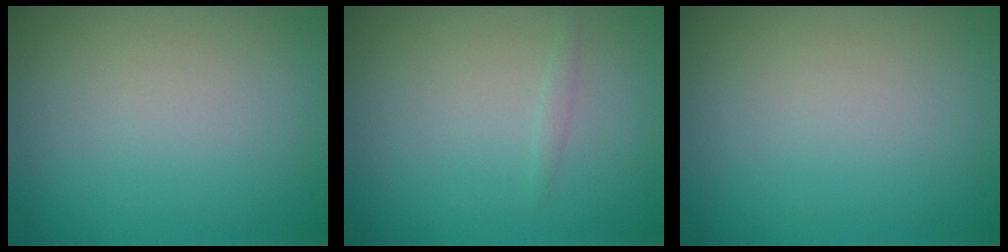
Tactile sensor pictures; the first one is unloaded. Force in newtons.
{"total": 0.6, "press": 0.6, "slide": 0.0}
{"total": 0.0}